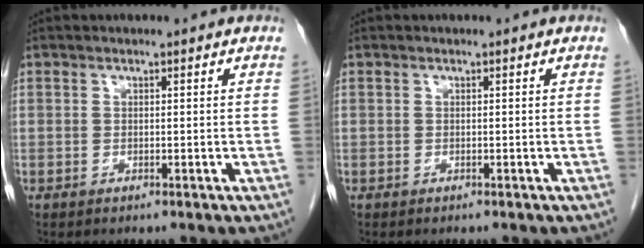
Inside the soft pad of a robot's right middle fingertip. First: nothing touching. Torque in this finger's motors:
{"motor_torque": [-0.27, 0.03, 0.05, -0.01]}